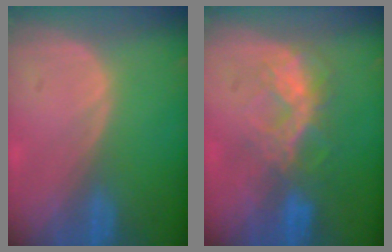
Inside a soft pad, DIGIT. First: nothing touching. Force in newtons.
{"total": 6.5, "press": 6.5, "slide": 0.3}